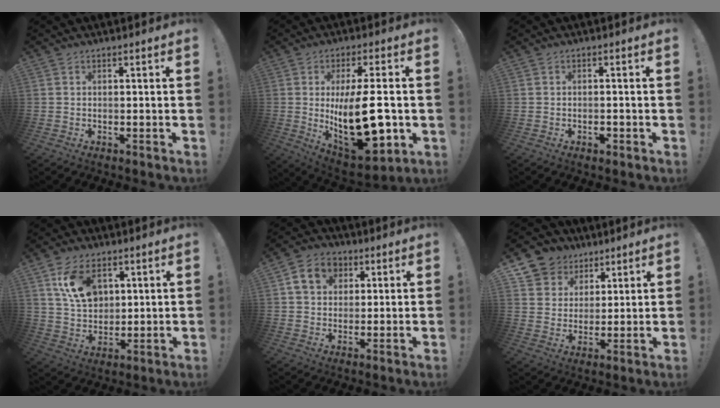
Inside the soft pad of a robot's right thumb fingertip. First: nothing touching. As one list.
[{"total": 21.2, "force": [-0.9, 8.8, 19.2], "torque": [-0.311, -0.018, -0.008]}, {"total": 0.5, "force": [-0.4, 0.3, 0.2], "torque": [-0.001, 0.001, -0.007]}, {"total": 12.4, "force": [5.6, 8.0, 7.7], "torque": [-0.125, -0.010, 0.111]}, {"total": 10.7, "force": [4.1, 8.5, 5.0], "torque": [-0.071, -0.005, 0.082]}, {"total": 9.1, "force": [4.9, 7.6, 1.4], "torque": [-0.021, -0.035, 0.101]}]